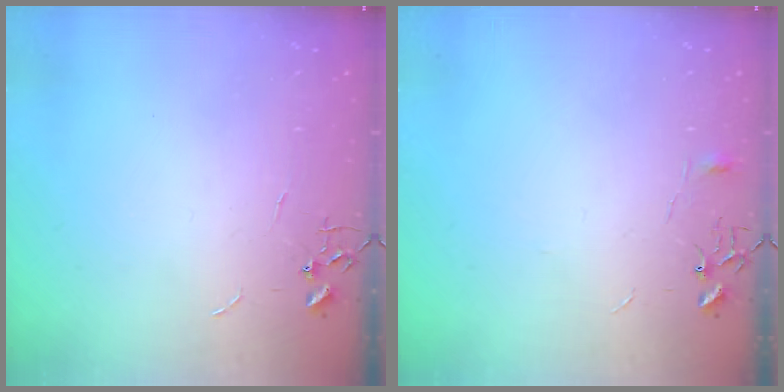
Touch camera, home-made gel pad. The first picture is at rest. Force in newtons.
{"total": 4.0, "press": 4.0, "slide": 0.4}